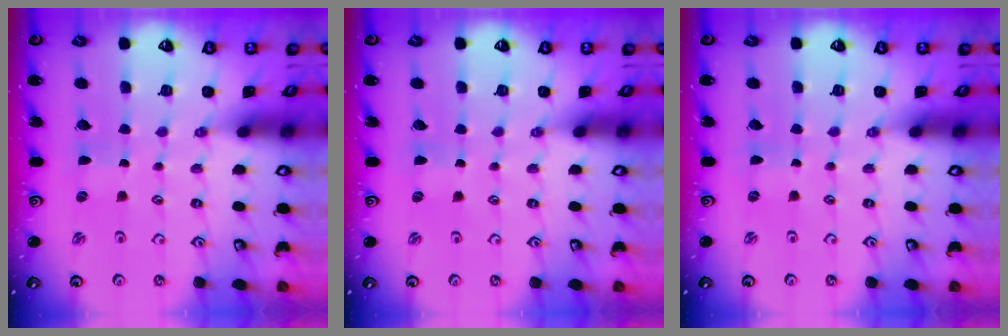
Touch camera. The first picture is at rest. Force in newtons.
{"total": 0.0}
{"total": 0.0}